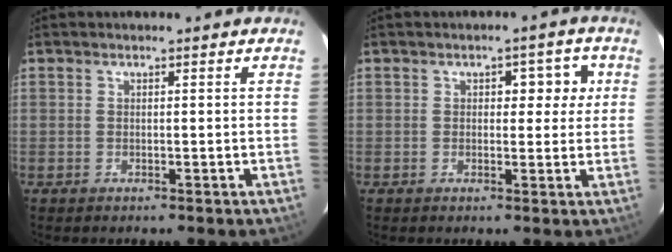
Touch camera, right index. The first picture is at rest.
{"total": 4.4, "force": [1.2, 2.4, 3.5], "torque": [-0.033, 0.017, 0.014]}